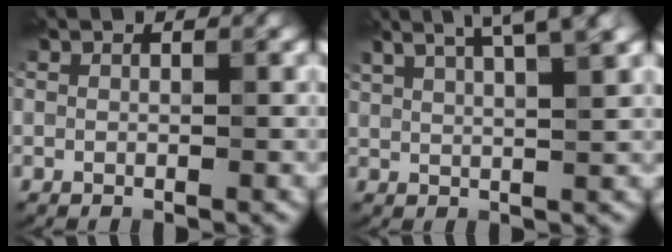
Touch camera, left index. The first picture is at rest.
{"total": 7.4, "force": [4.9, 2.1, 5.1], "torque": [-0.059, 0.035, 0.048]}